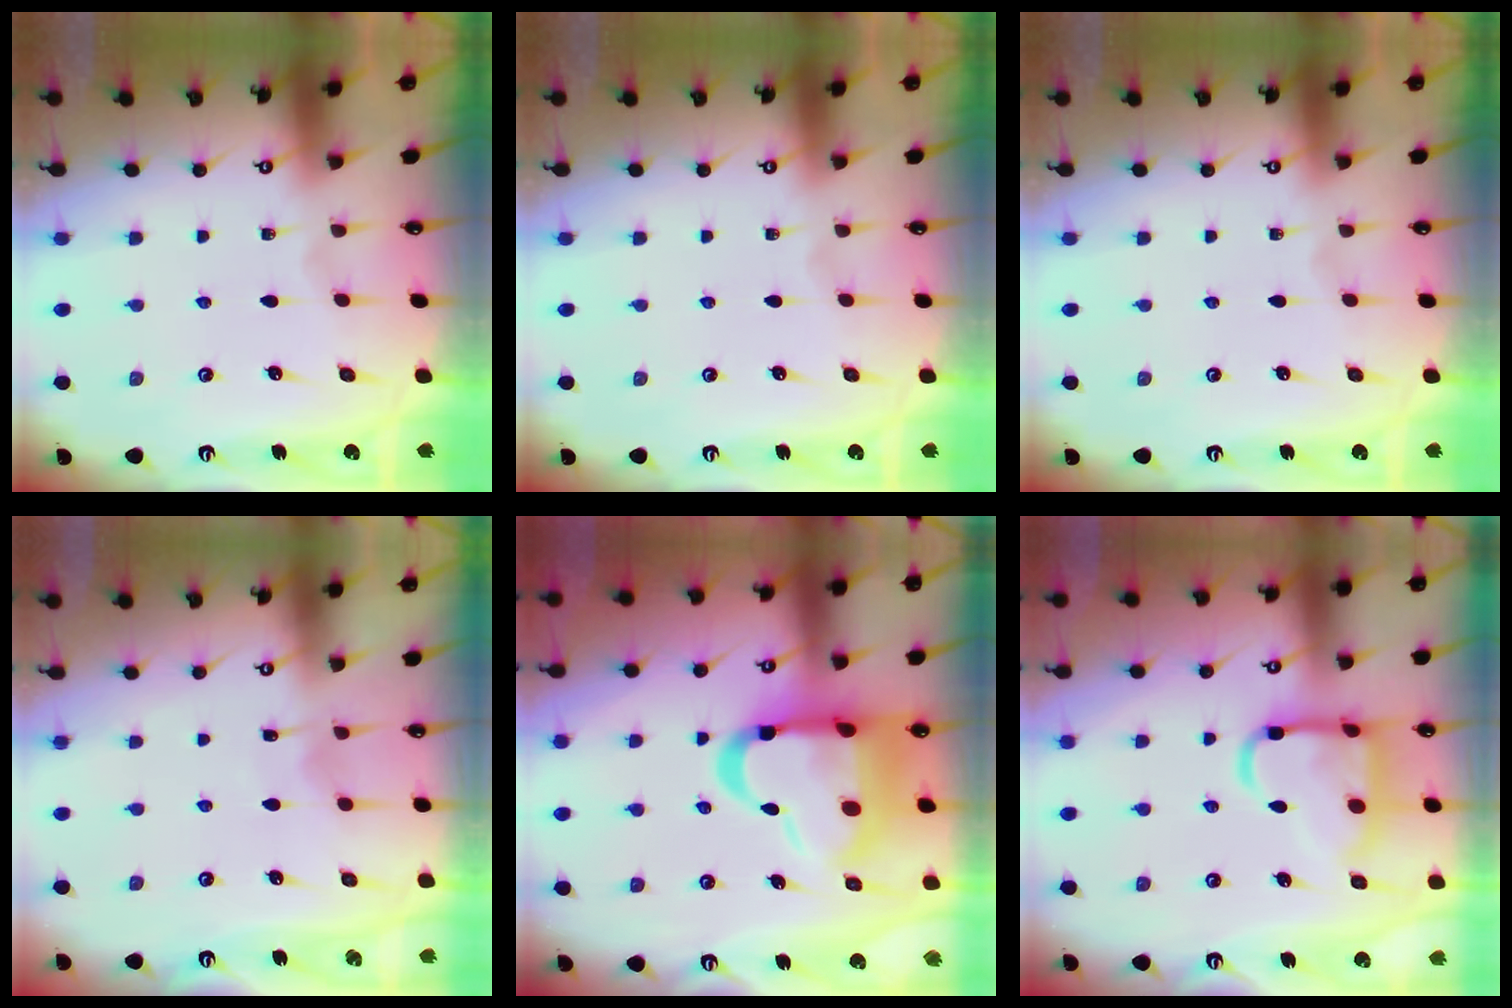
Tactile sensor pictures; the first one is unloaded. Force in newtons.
{"total": 0.0}
{"total": 0.0}
{"total": 3.6, "press": 3.6, "slide": 0.5}
{"total": 20.4, "press": 20.3, "slide": 2.4}
{"total": 14.0, "press": 13.9, "slide": 1.5}